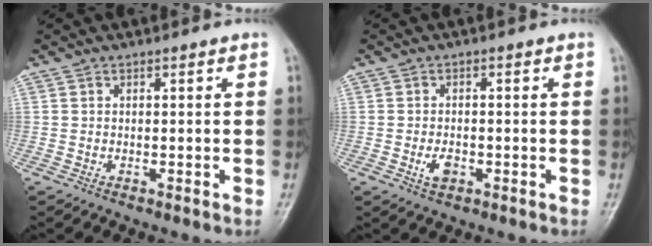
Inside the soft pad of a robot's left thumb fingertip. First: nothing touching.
{"total": 2.9, "force": [-1.1, 1.8, 2.0], "torque": [-0.035, 0.001, -0.018]}